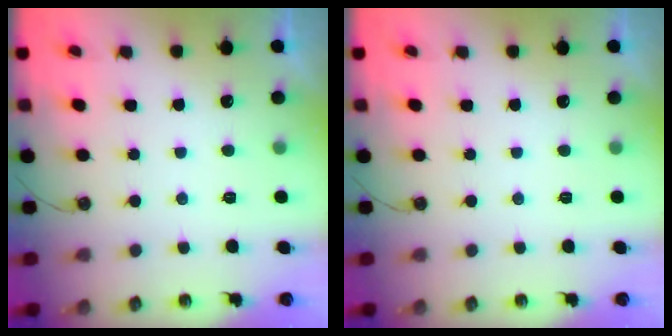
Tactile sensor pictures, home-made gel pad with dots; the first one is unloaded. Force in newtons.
{"total": 0.0}